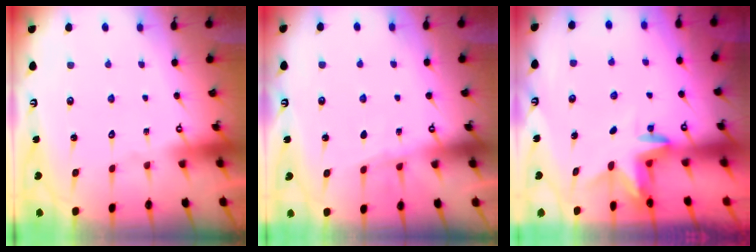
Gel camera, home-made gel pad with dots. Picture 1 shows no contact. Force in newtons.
{"total": 3.6, "press": 3.5, "slide": 0.4}
{"total": 3.2, "press": 3.2, "slide": 0.3}